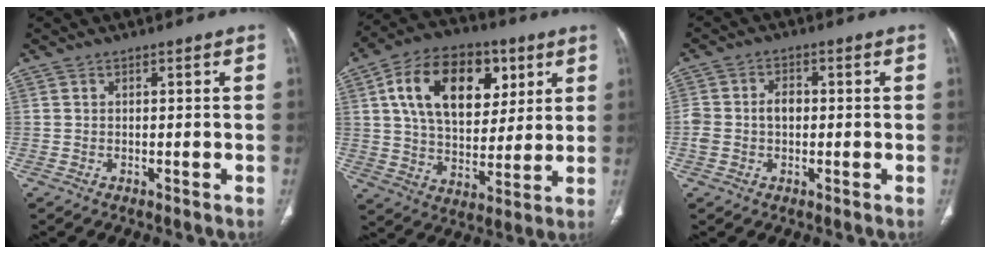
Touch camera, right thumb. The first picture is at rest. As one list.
[{"total": 20.6, "force": [7.0, 13.0, 14.3], "torque": [-0.210, -0.010, 0.114]}, {"total": 4.7, "force": [-0.2, 3.4, 3.3], "torque": [-0.068, 0.018, -0.003]}]